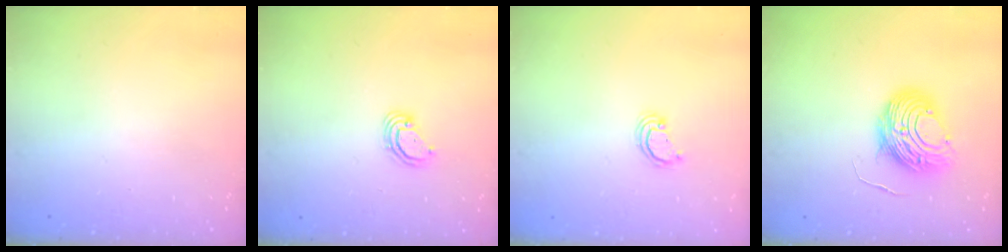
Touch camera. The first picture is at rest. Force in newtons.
{"total": 3.7, "press": 3.7, "slide": 0.3}
{"total": 2.1, "press": 2.1, "slide": 0.1}
{"total": 9.5, "press": 9.5, "slide": 0.8}